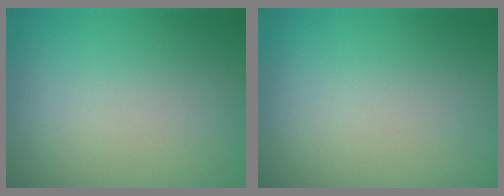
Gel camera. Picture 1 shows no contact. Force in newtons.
{"total": 0.0}